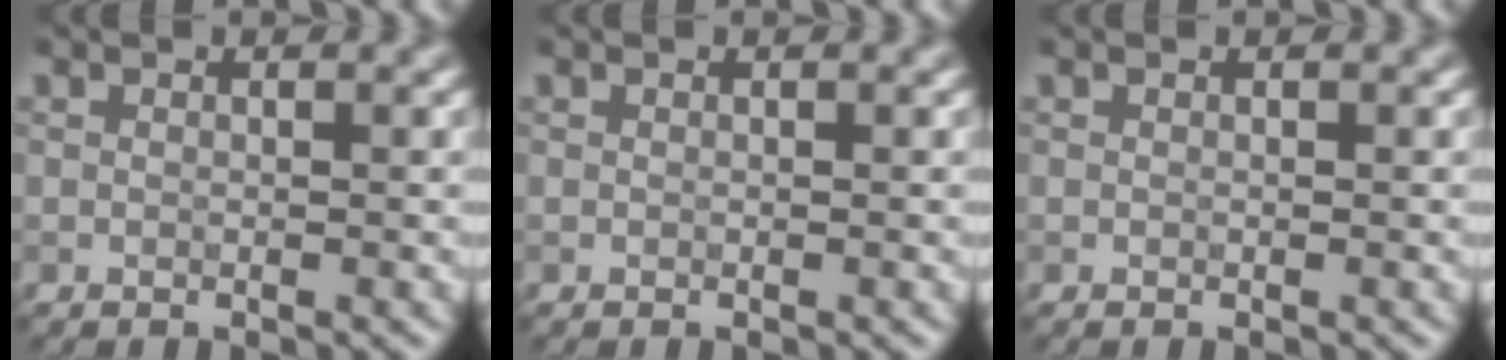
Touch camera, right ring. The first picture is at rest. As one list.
[{"total": 0.0}, {"total": 0.0}]